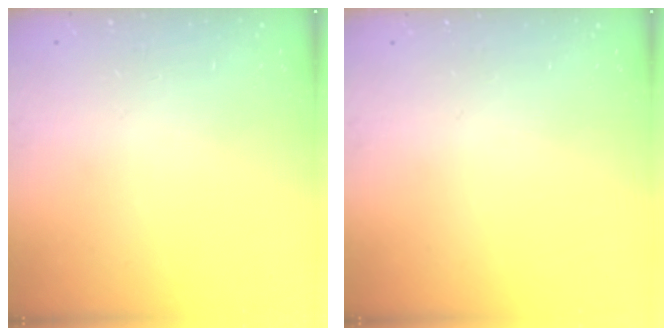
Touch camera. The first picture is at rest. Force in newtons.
{"total": 0.0}